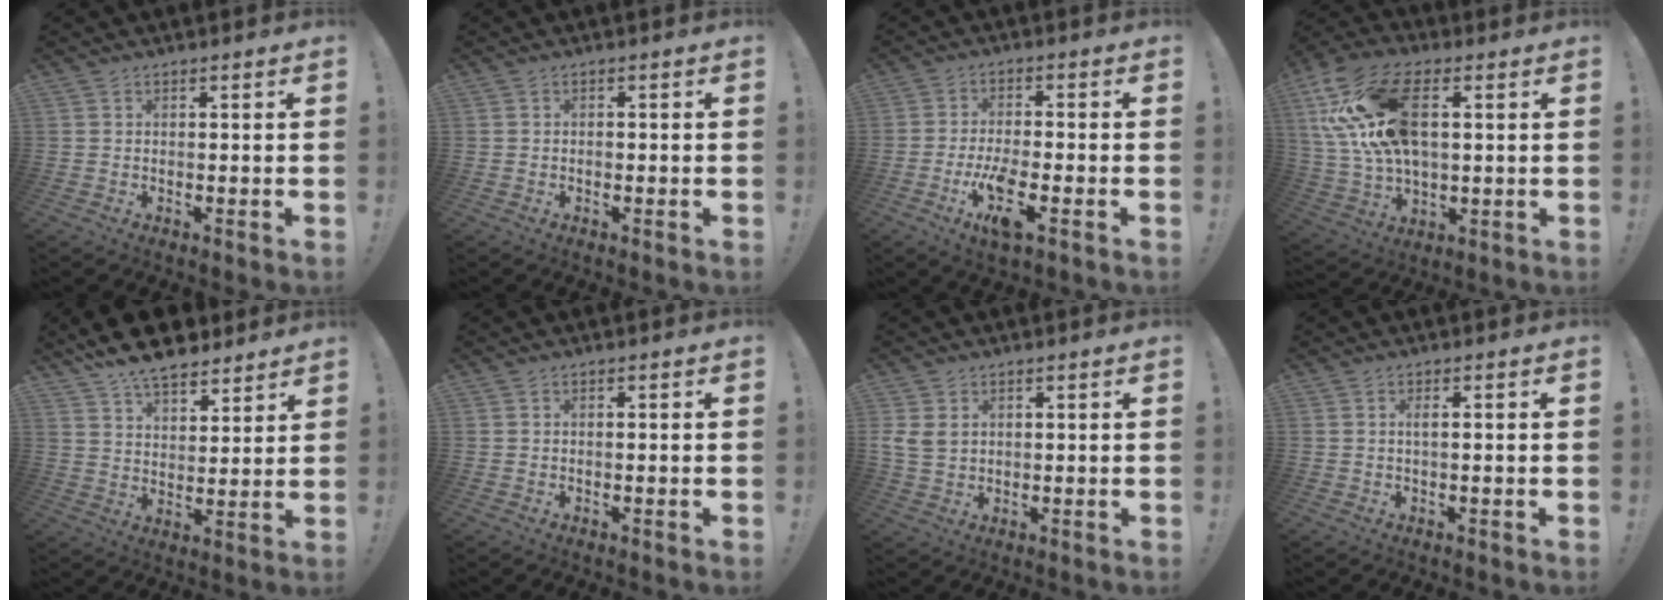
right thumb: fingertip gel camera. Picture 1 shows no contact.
{"total": 0.7, "force": [-0.6, 0.2, 0.3], "torque": [-0.004, 0.001, -0.010]}
{"total": 9.7, "force": [-4.1, 3.0, 8.2], "torque": [-0.154, 0.007, -0.071]}
{"total": 20.6, "force": [5.5, 11.6, 16.0], "torque": [-0.308, -0.001, 0.097]}
{"total": 11.5, "force": [9.2, 5.0, 4.7], "torque": [-0.079, -0.058, 0.171]}
{"total": 0.6, "force": [-0.3, -0.3, 0.4], "torque": [-0.007, 0.000, -0.005]}
{"total": 4.8, "force": [1.9, 3.7, 2.5], "torque": [-0.056, -0.002, 0.039]}
{"total": 1.7, "force": [0.0, -0.2, 1.6], "torque": [-0.023, -0.001, -0.004]}